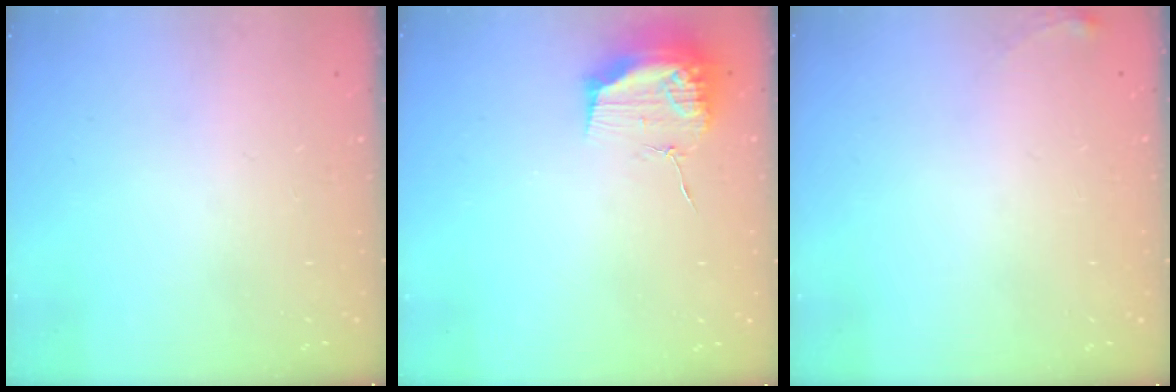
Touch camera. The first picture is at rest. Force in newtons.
{"total": 13.1, "press": 13.1, "slide": 0.1}
{"total": 4.9, "press": 4.5, "slide": 1.7}